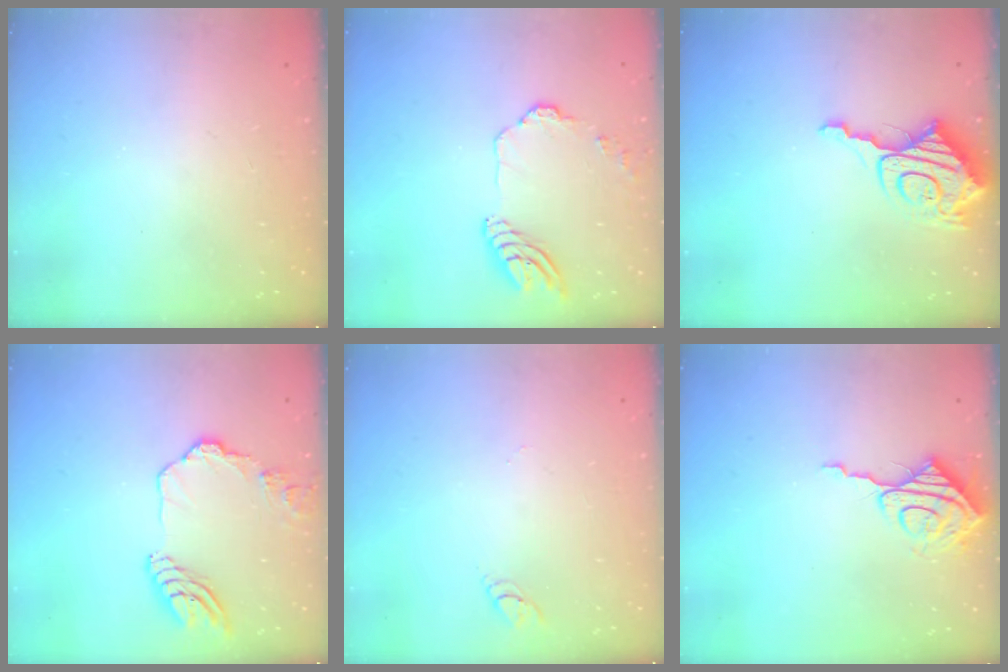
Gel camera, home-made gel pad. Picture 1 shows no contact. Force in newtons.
{"total": 12.0, "press": 11.9, "slide": 1.5}
{"total": 12.7, "press": 12.6, "slide": 1.6}
{"total": 13.8, "press": 13.7, "slide": 1.8}
{"total": 3.6, "press": 3.6, "slide": 0.4}
{"total": 8.7, "press": 8.7, "slide": 0.5}